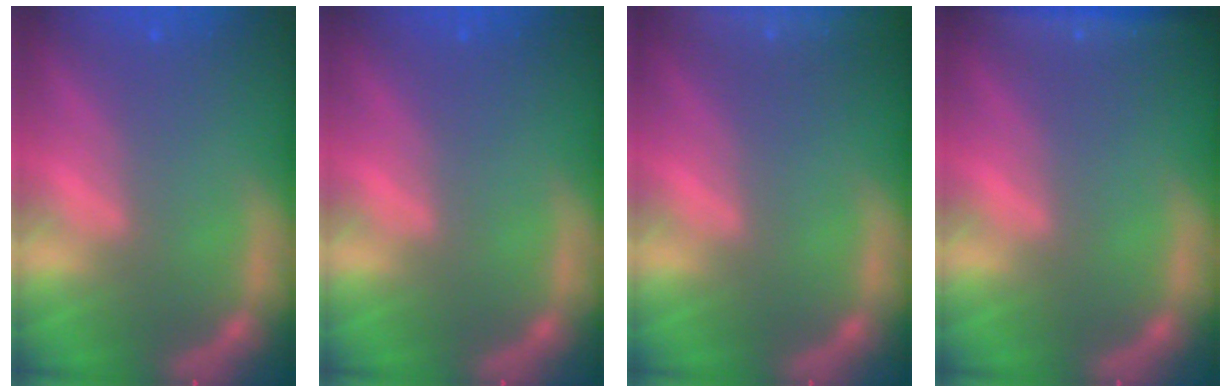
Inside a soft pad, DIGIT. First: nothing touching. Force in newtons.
{"total": 0.0}
{"total": 9.5}
{"total": 3.5}